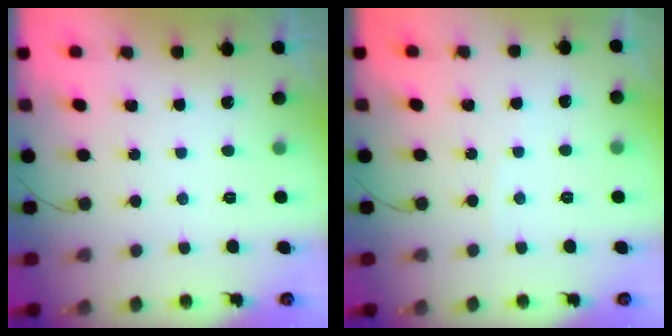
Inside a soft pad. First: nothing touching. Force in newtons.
{"total": 2.9, "press": 2.9, "slide": 0.4}